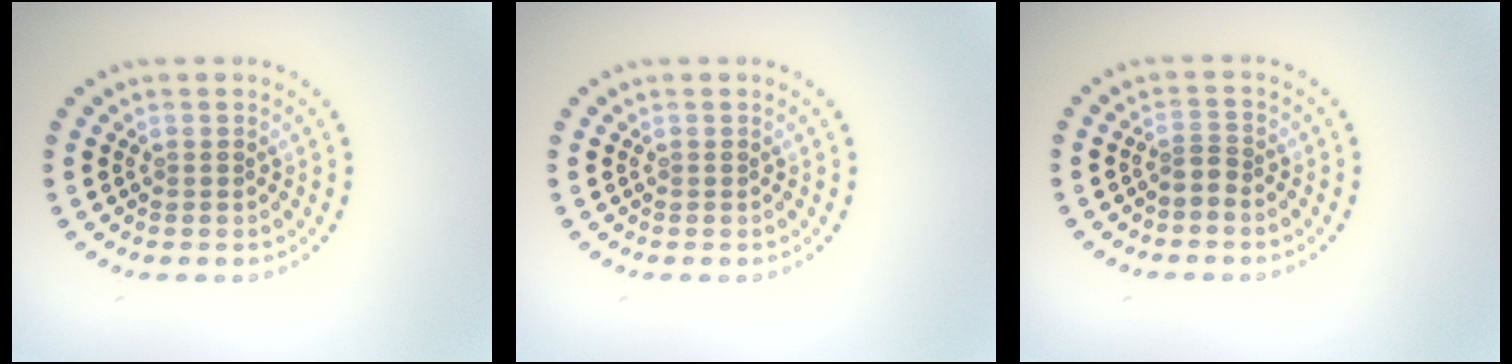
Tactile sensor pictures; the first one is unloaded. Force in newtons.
{"total": 0.0}
{"total": 1.1, "press": 0.7, "slide": 0.9}